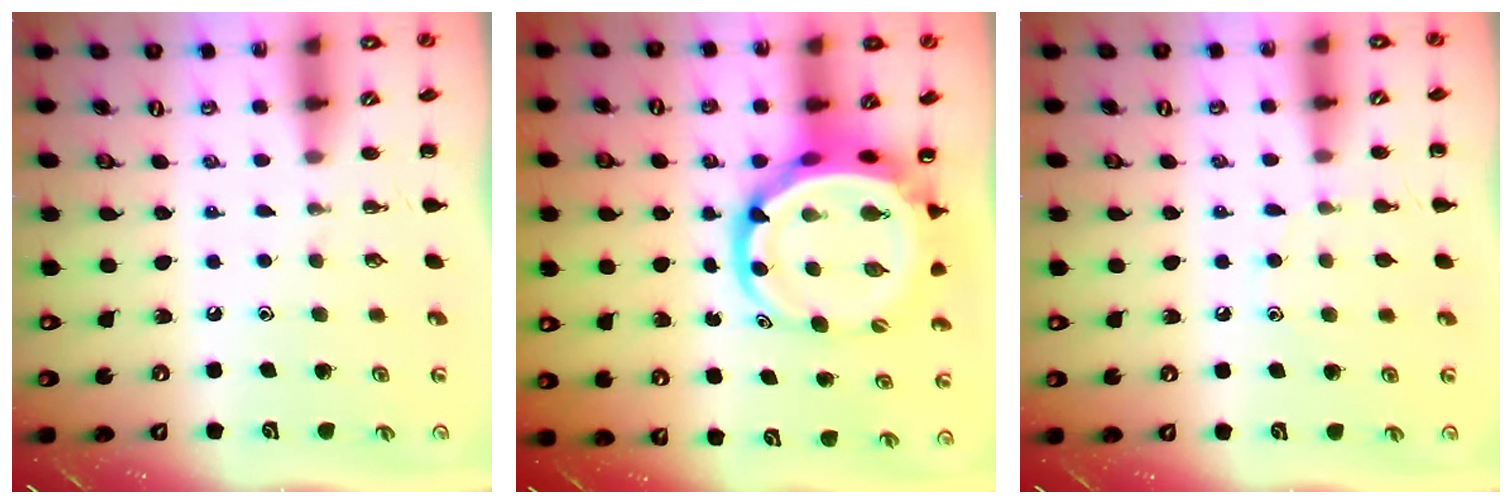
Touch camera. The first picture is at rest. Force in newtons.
{"total": 10.1, "press": 9.7, "slide": 2.8}
{"total": 6.6, "press": 6.4, "slide": 1.8}